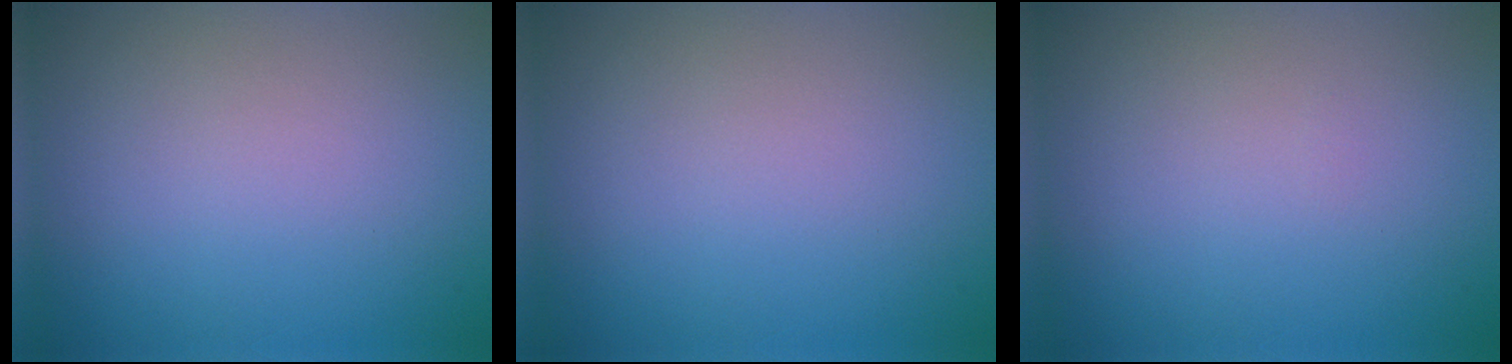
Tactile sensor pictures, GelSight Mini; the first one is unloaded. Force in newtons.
{"total": 0.0}
{"total": 0.0}